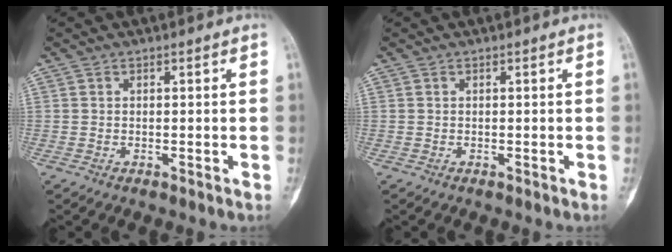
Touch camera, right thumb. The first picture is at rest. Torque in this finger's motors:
{"motor_torque": [0.00, 0.00, 0.01, -0.01, 0.00]}